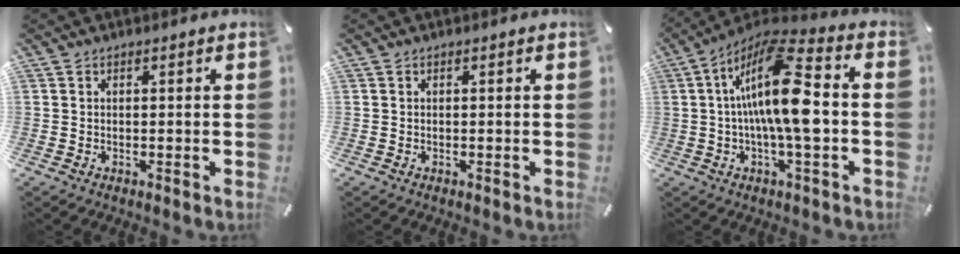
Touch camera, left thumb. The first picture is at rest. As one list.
[{"total": 0.0}, {"total": 18.2, "force": [0.5, 5.5, 17.3], "torque": [-0.331, -0.008, 0.000]}]